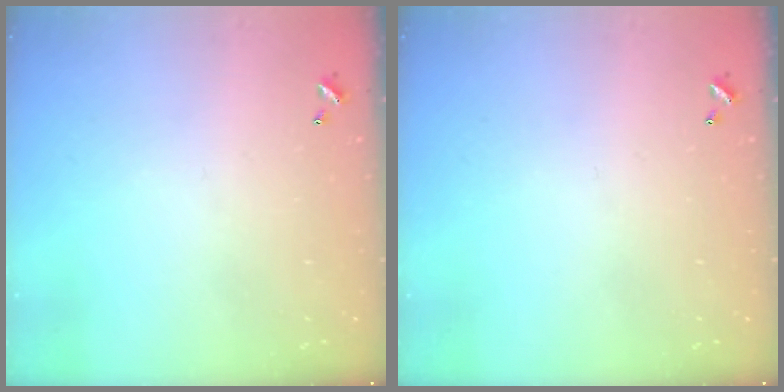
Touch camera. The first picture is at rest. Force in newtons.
{"total": 0.0}